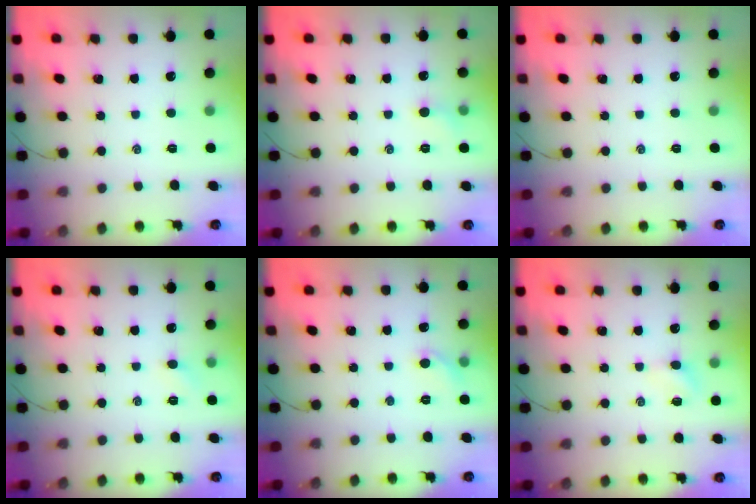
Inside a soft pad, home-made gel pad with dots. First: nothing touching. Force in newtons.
{"total": 4.3, "press": 4.1, "slide": 1.5}
{"total": 0.0}
{"total": 2.5, "press": 2.4, "slide": 0.7}
{"total": 4.5, "press": 4.3, "slide": 1.6}
{"total": 3.6, "press": 3.4, "slide": 1.1}